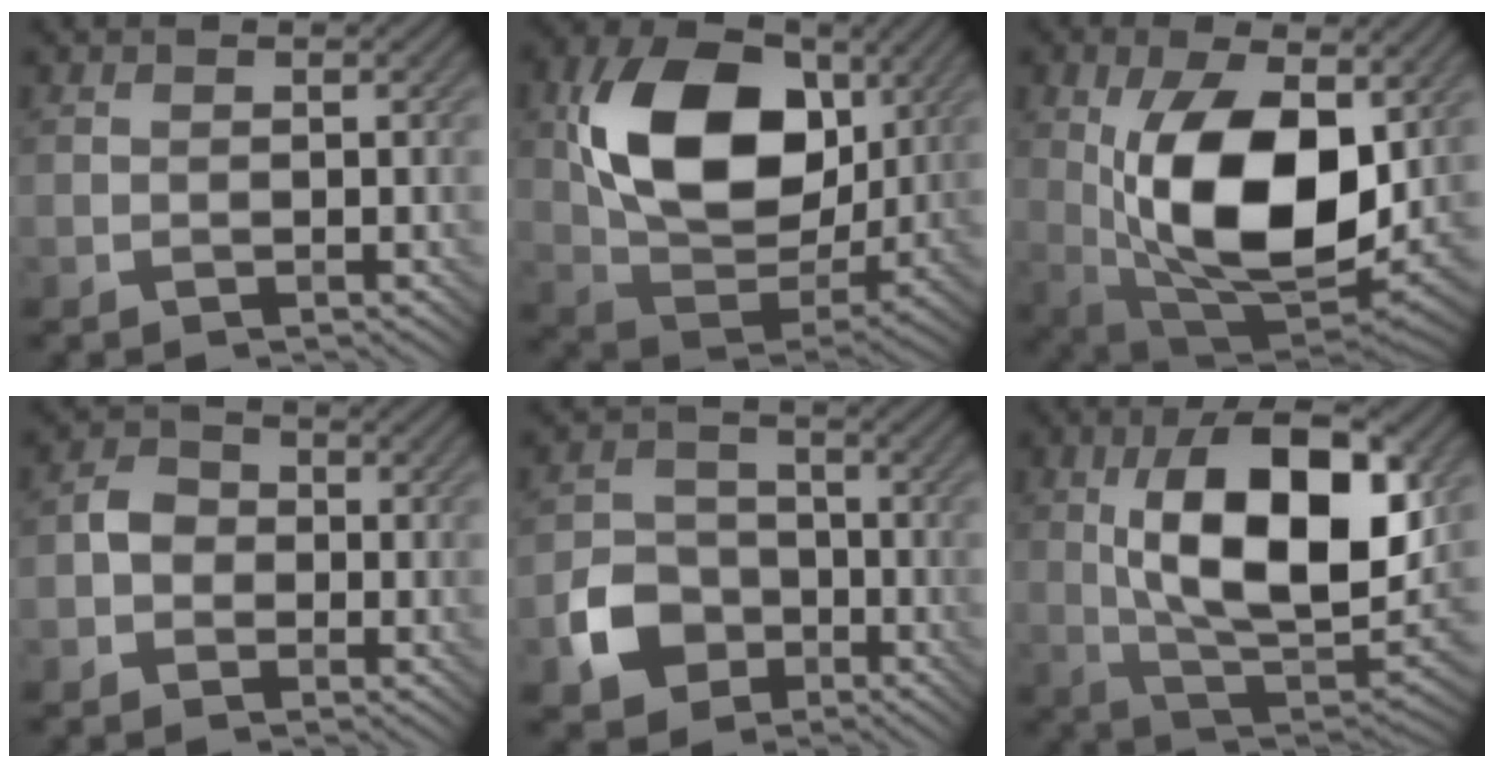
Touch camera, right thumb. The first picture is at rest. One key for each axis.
{"total": 15.6, "fx": 4.1, "fy": 10.6, "fz": 10.7, "tx": -0.214, "ty": 0.000, "tz": 0.078}
{"total": 15.8, "fx": 1.6, "fy": 8.8, "fz": 13.0, "tx": -0.251, "ty": -0.022, "tz": 0.040}
{"total": 3.3, "fx": -0.8, "fy": 2.8, "fz": 1.5, "tx": -0.029, "ty": 0.005, "tz": -0.025}
{"total": 6.9, "fx": -3.3, "fy": 5.2, "fz": 3.0, "tx": -0.063, "ty": -0.005, "tz": -0.073}
{"total": 16.7, "fx": 3.5, "fy": 8.2, "fz": 14.1, "tx": -0.245, "ty": -0.001, "tz": 0.057}